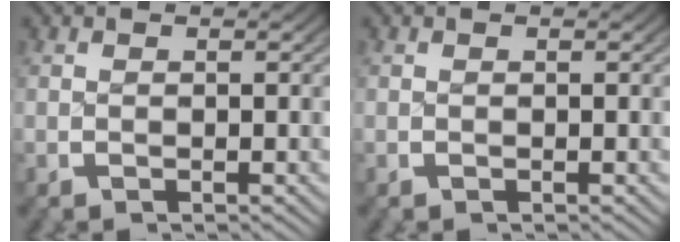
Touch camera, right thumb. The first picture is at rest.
{"total": 0.0}